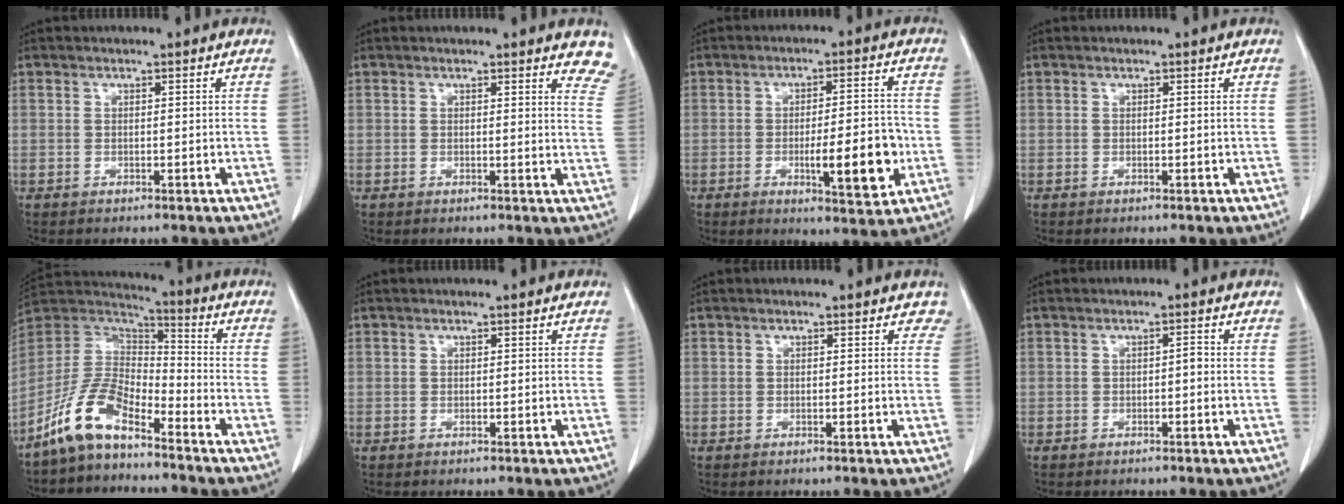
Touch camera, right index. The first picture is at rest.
{"total": 5.8, "force": [5.4, 1.3, 1.8], "torque": [0.000, -0.022, 0.029]}
{"total": 10.3, "force": [-2.7, 2.2, 9.7], "torque": [-0.139, 0.001, -0.034]}
{"total": 0.0}
{"total": 10.8, "force": [-7.9, 3.7, 6.4], "torque": [-0.146, 0.019, -0.160]}
{"total": 0.0}
{"total": 1.6, "force": [1.2, 1.1, 0.0], "torque": [0.017, 0.004, 0.001]}
{"total": 1.0, "force": [-0.2, 0.3, 1.0], "torque": [-0.014, 0.003, -0.003]}